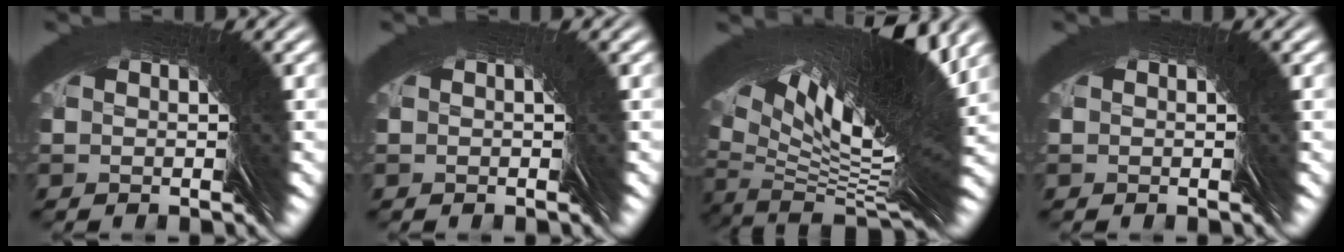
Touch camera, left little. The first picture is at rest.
{"total": 0.6, "force": [-0.3, 0.4, -0.2], "torque": [0.001, 0.000, -0.006]}
{"total": 12.0, "force": [3.2, 1.7, 11.4], "torque": [-0.153, 0.035, 0.050]}
{"total": 0.0}